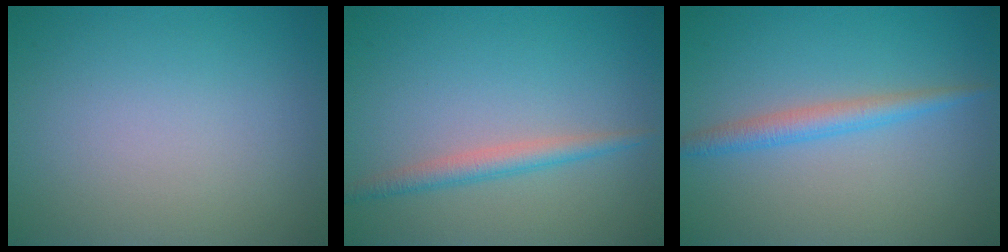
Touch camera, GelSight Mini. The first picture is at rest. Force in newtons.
{"total": 2.1, "press": 2.1, "slide": 0.0}
{"total": 2.3, "press": 2.3, "slide": 0.1}